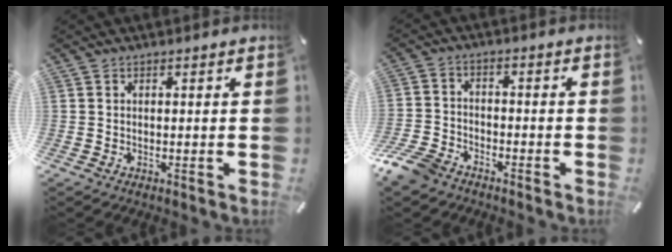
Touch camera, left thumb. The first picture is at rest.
{"total": 7.8, "force": [-6.1, 3.7, 2.9], "torque": [-0.072, 0.027, -0.123]}